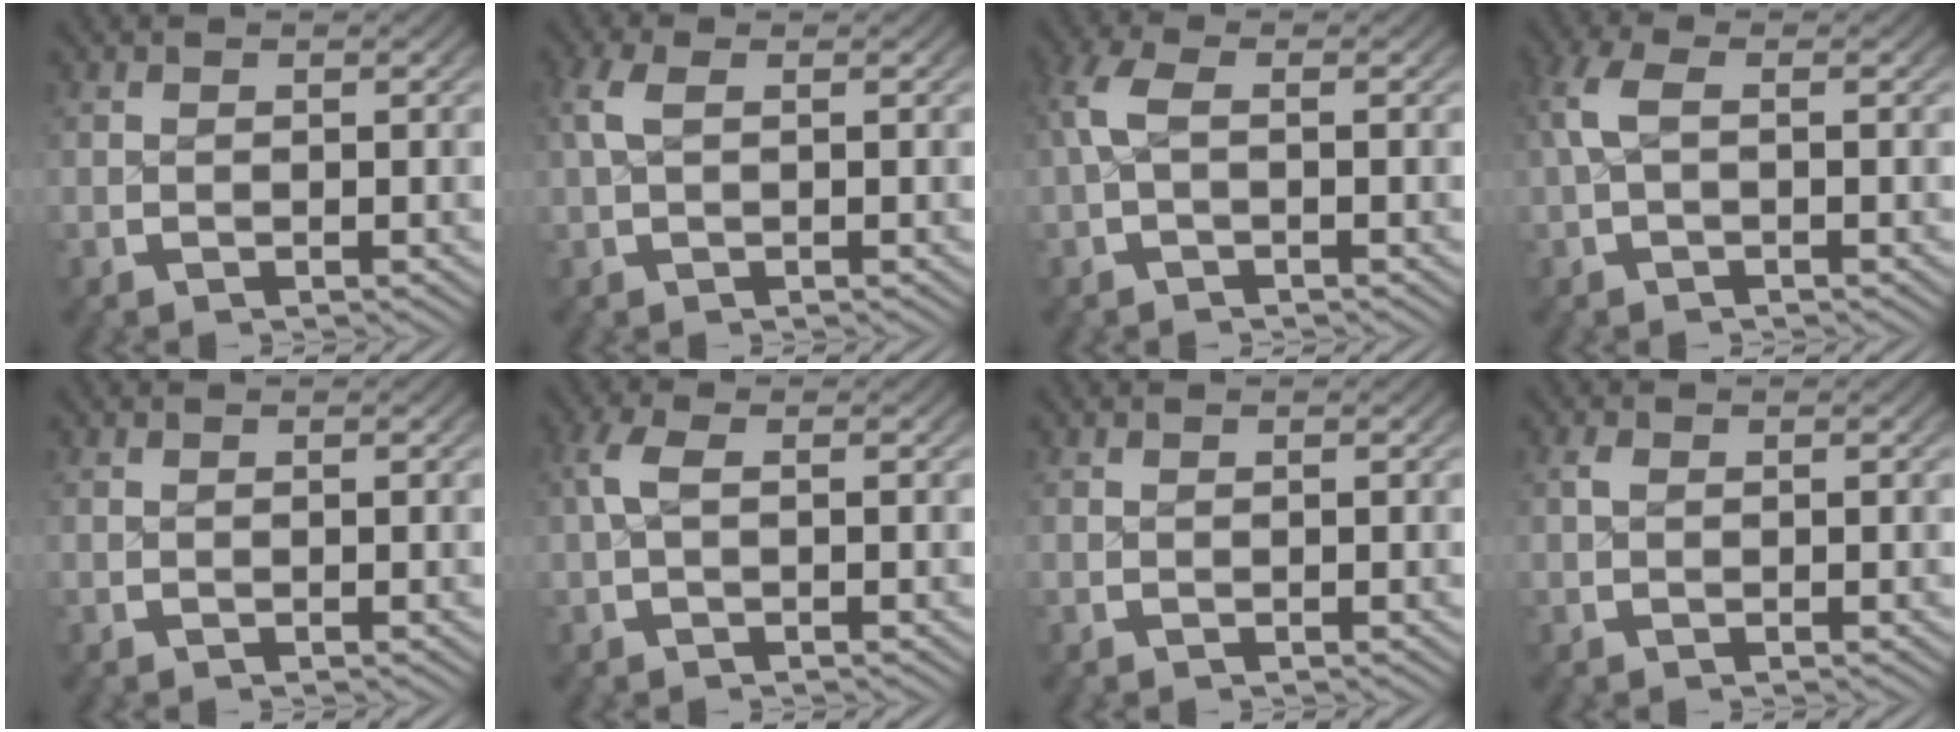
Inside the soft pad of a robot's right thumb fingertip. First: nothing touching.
{"total": 1.8, "force": [0.6, 0.6, 1.6], "torque": [-0.044, 0.006, 0.015]}
{"total": 2.5, "force": [0.2, 1.1, 2.2], "torque": [-0.058, 0.005, 0.006]}
{"total": 2.5, "force": [0.3, 1.1, 2.2], "torque": [-0.059, 0.005, 0.010]}
{"total": 0.0}
{"total": 2.0, "force": [0.4, 0.6, 1.8], "torque": [-0.047, 0.005, 0.009]}
{"total": 0.0}
{"total": 0.5, "force": [0.2, 0.3, 0.4], "torque": [-0.012, -0.001, 0.005]}